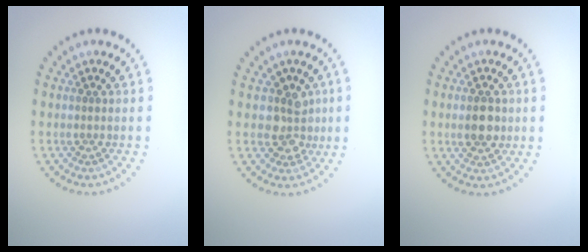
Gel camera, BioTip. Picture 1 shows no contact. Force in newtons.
{"total": 3.0, "press": 2.7, "slide": 1.4}
{"total": 2.7, "press": 2.6, "slide": 0.2}